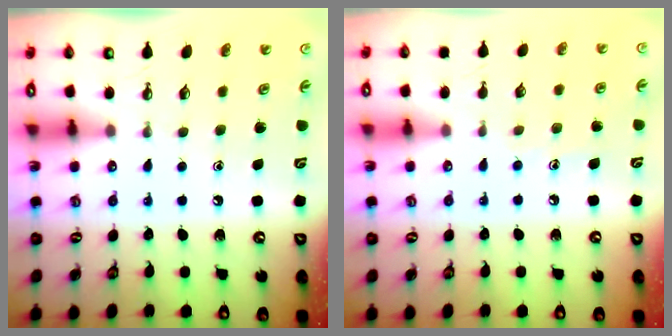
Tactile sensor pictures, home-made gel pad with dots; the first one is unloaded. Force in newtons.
{"total": 5.7, "press": 5.6, "slide": 0.7}